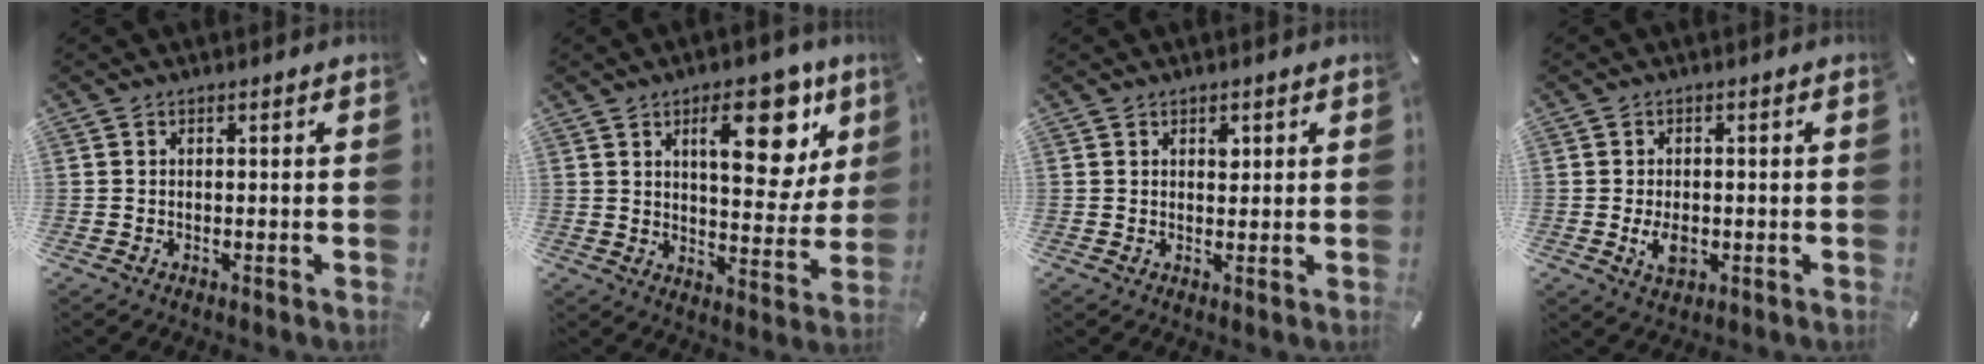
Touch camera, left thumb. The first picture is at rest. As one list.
[{"total": 17.7, "force": [8.0, 8.5, 13.3], "torque": [-0.163, -0.033, 0.126]}, {"total": 1.9, "force": [0.8, 1.3, 1.1], "torque": [0.002, -0.006, 0.009]}, {"total": 4.6, "force": [-0.9, 2.8, 3.6], "torque": [-0.083, -0.002, -0.019]}]